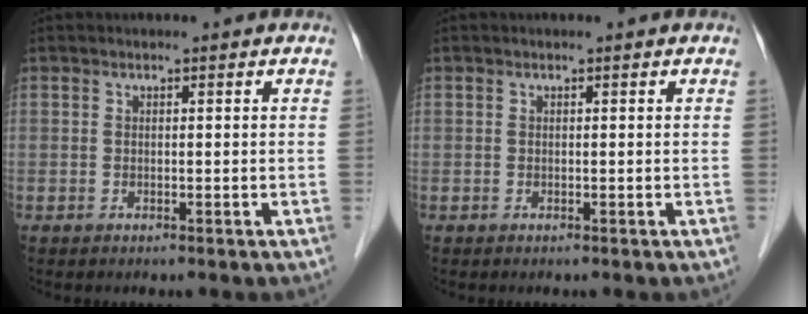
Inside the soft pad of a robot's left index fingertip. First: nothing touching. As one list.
[{"total": 0.0}]